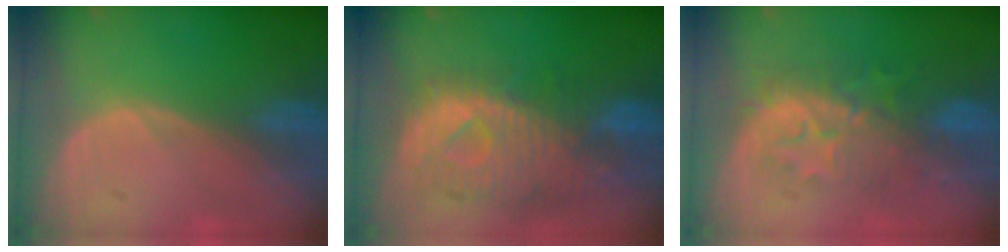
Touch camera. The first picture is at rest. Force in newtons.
{"total": 10.9, "press": 9.6, "slide": 5.0}
{"total": 8.5, "press": 8.2, "slide": 1.9}